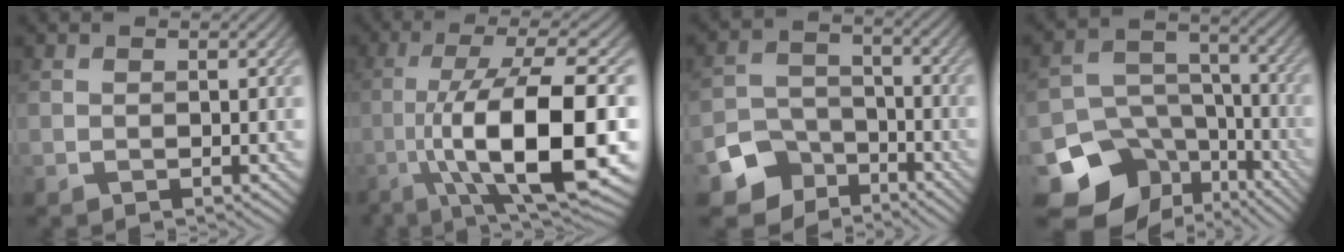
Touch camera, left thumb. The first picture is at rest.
{"total": 16.1, "force": [-3.9, 4.9, 14.9], "torque": [-0.252, 0.000, -0.063]}
{"total": 7.2, "force": [-4.7, 5.1, 2.0], "torque": [-0.050, -0.015, -0.095]}
{"total": 13.3, "force": [-7.6, 9.6, 5.3], "torque": [-0.132, -0.029, -0.116]}